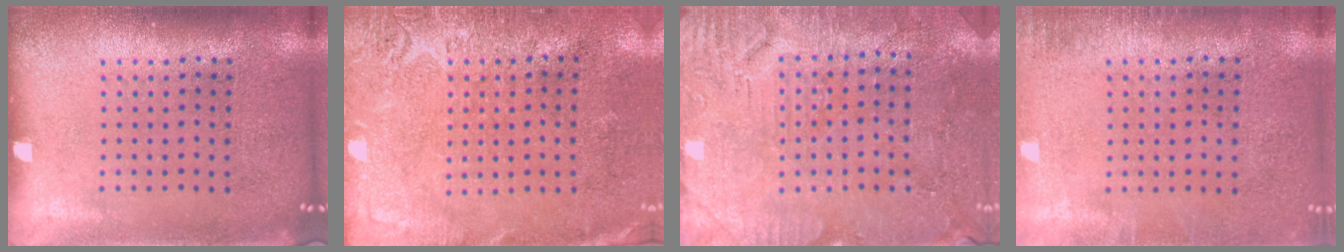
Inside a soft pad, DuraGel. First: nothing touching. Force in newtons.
{"total": 2.8, "press": 2.3, "slide": 1.5}
{"total": 3.0, "press": 2.9, "slide": 0.6}
{"total": 0.9, "press": 0.9, "slide": 0.2}